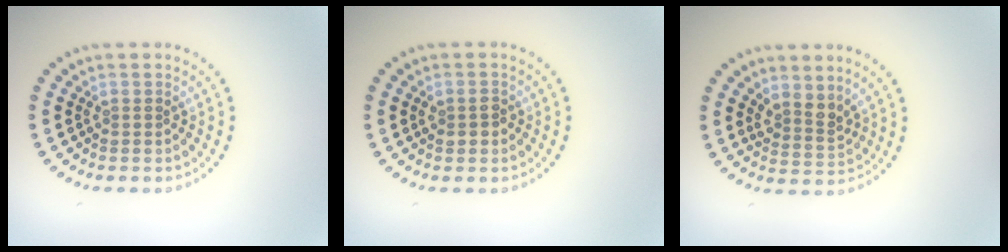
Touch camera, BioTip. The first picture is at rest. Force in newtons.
{"total": 1.5, "press": 1.5, "slide": 0.1}
{"total": 2.1, "press": 1.6, "slide": 1.4}